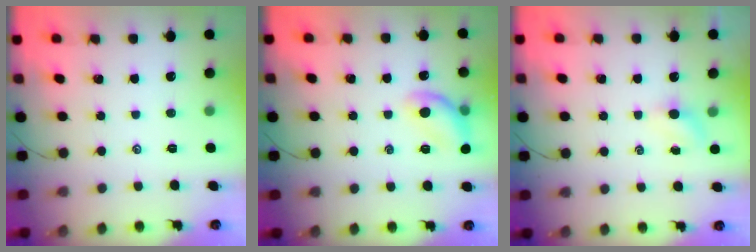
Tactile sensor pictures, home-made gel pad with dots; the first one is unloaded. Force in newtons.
{"total": 11.8, "press": 11.8, "slide": 0.5}
{"total": 3.4, "press": 3.2, "slide": 1.1}